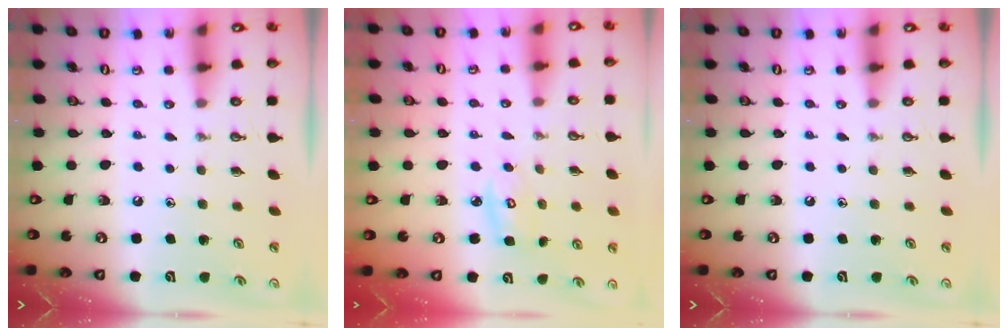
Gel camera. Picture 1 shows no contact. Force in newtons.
{"total": 4.2, "press": 4.2, "slide": 0.2}
{"total": 0.0}